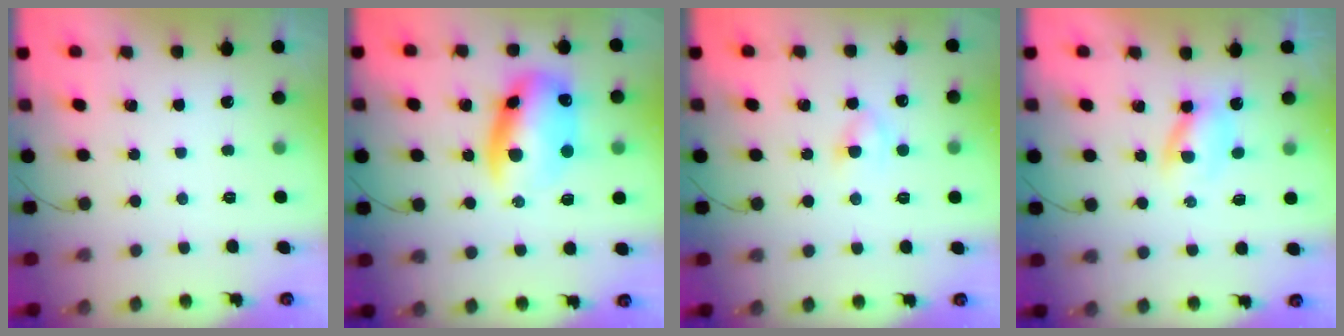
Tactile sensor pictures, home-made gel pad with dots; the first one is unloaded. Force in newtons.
{"total": 13.5, "press": 13.1, "slide": 3.3}
{"total": 3.0, "press": 2.8, "slide": 1.2}
{"total": 2.5, "press": 2.2, "slide": 1.2}